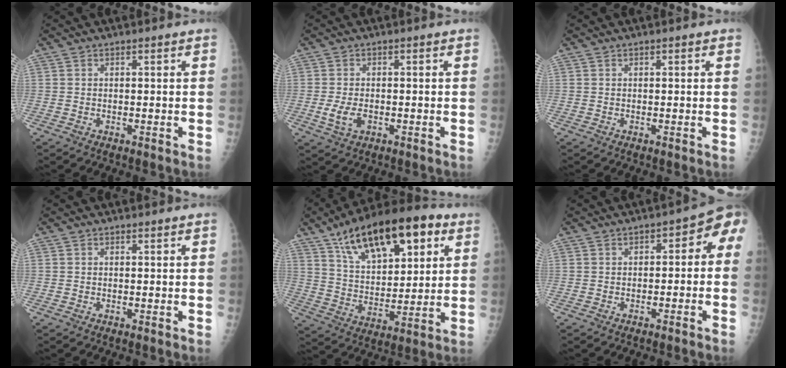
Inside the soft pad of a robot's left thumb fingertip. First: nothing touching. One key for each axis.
{"total": 4.0, "fx": -1.3, "fy": 2.4, "fz": 3.0, "tx": -0.061, "ty": 0.002, "tz": -0.020}
{"total": 0.8, "fx": 0.3, "fy": 0.3, "fz": 0.7, "tx": -0.010, "ty": 0.003, "tz": 0.002}
{"total": 0.0}
{"total": 22.4, "fx": 11.5, "fy": 10.3, "fz": 16.3, "tx": -0.230, "ty": -0.021, "tz": 0.194}
{"total": 5.6, "fx": -1.7, "fy": 3.3, "fz": 4.2, "tx": -0.028, "ty": 0.041, "tz": -0.031}